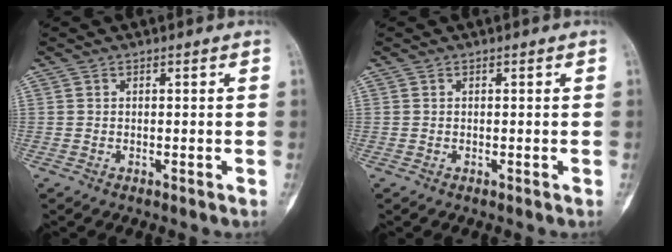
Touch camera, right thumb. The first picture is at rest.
{"total": 0.0}